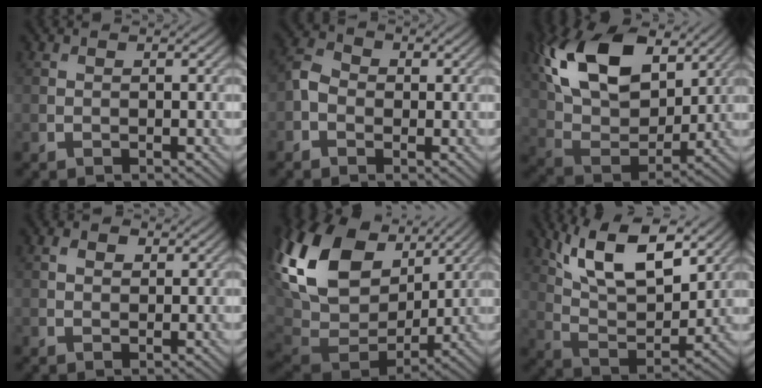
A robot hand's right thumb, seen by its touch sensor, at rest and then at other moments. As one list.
[{"total": 3.4, "force": [-0.7, 2.6, 2.0], "torque": [-0.044, 0.006, -0.024]}, {"total": 16.6, "force": [7.4, 9.6, 11.3], "torque": [-0.243, 0.015, 0.134]}, {"total": 1.5, "force": [0.7, 1.1, 0.9], "torque": [-0.017, 0.002, 0.011]}, {"total": 19.2, "force": [6.3, 12.8, 12.9], "torque": [-0.313, 0.009, 0.128]}, {"total": 13.5, "force": [7.9, 5.5, 9.5], "torque": [-0.184, 0.000, 0.134]}]